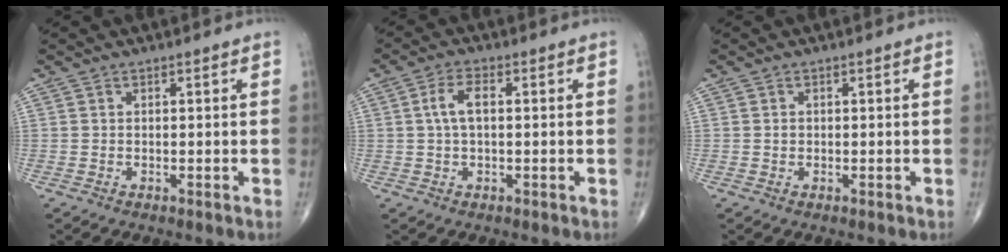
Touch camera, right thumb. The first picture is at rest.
{"total": 4.4, "force": [0.5, 2.0, 3.9], "torque": [-0.084, 0.013, 0.007]}
{"total": 0.6, "force": [0.0, 0.5, 0.3], "torque": [-0.004, 0.001, 0.000]}